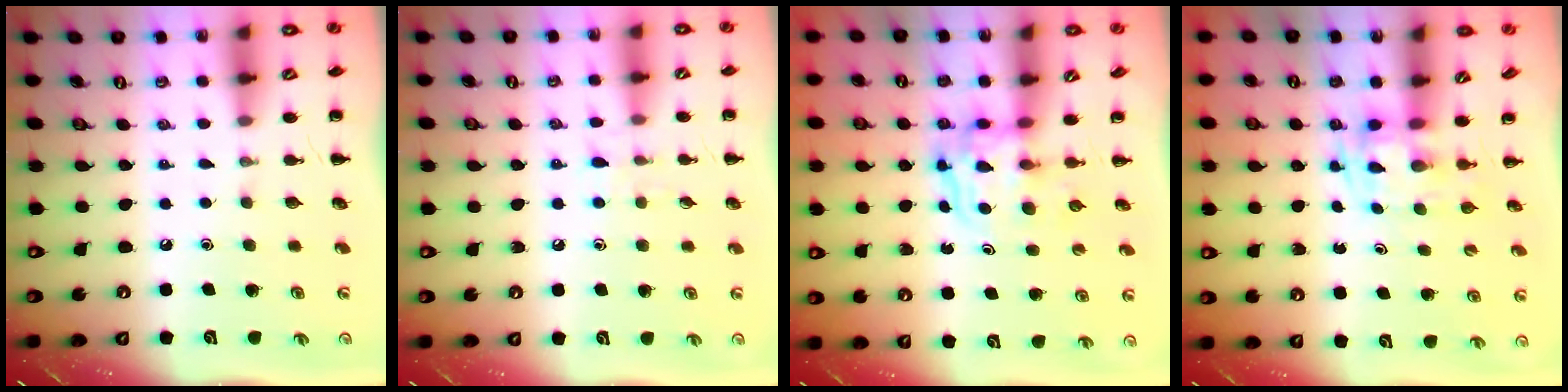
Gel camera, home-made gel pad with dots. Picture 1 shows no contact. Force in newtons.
{"total": 6.3, "press": 5.7, "slide": 2.7}
{"total": 3.6, "press": 3.6, "slide": 0.2}
{"total": 2.8, "press": 2.5, "slide": 1.3}